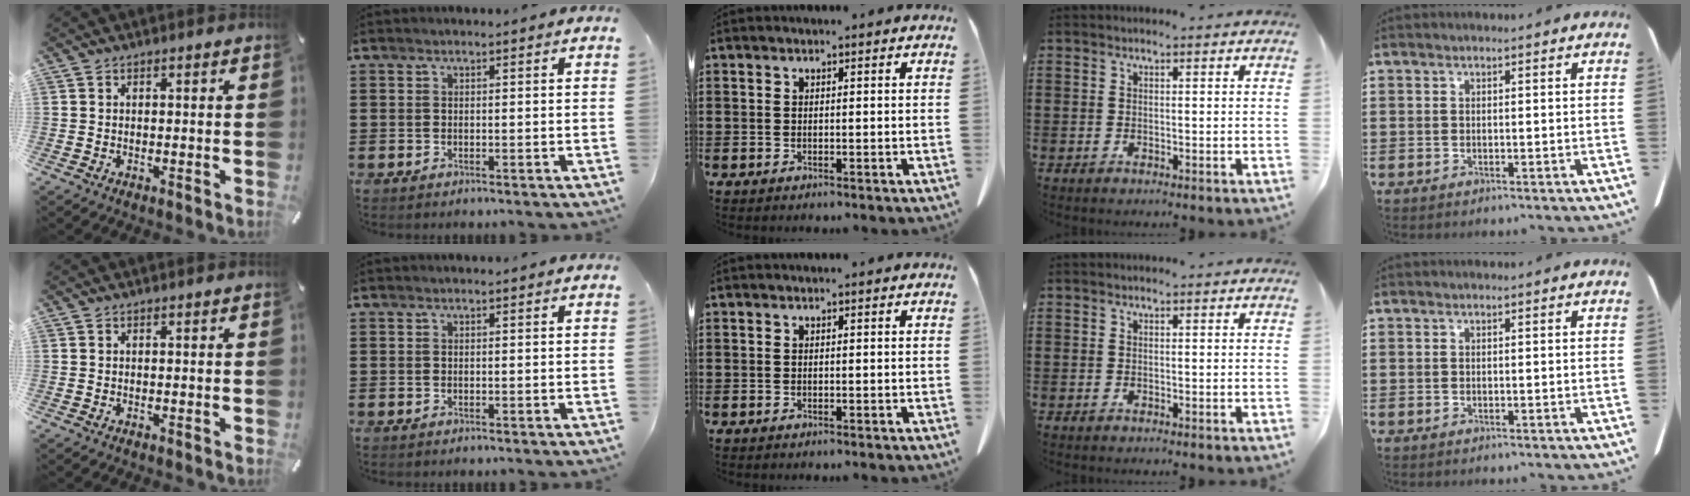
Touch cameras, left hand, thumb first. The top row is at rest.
{}